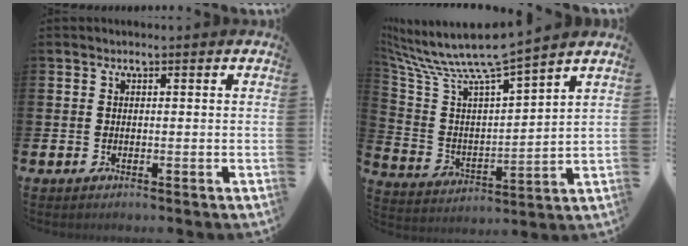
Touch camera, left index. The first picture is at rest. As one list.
[{"total": 8.7, "force": [7.8, 0.4, 3.8], "torque": [-0.115, -0.062, 0.126]}]